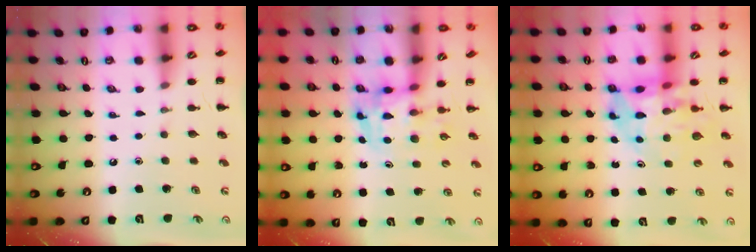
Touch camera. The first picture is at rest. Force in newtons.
{"total": 3.7, "press": 3.7, "slide": 0.6}
{"total": 9.6, "press": 9.1, "slide": 3.1}